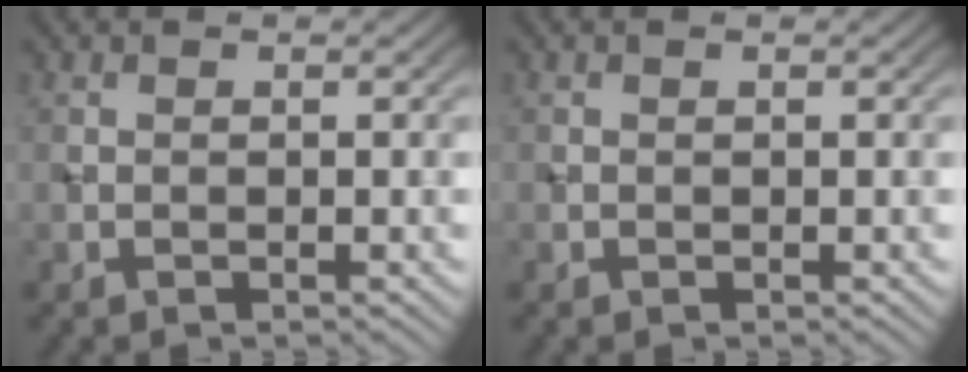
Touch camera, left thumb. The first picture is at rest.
{"total": 0.0}